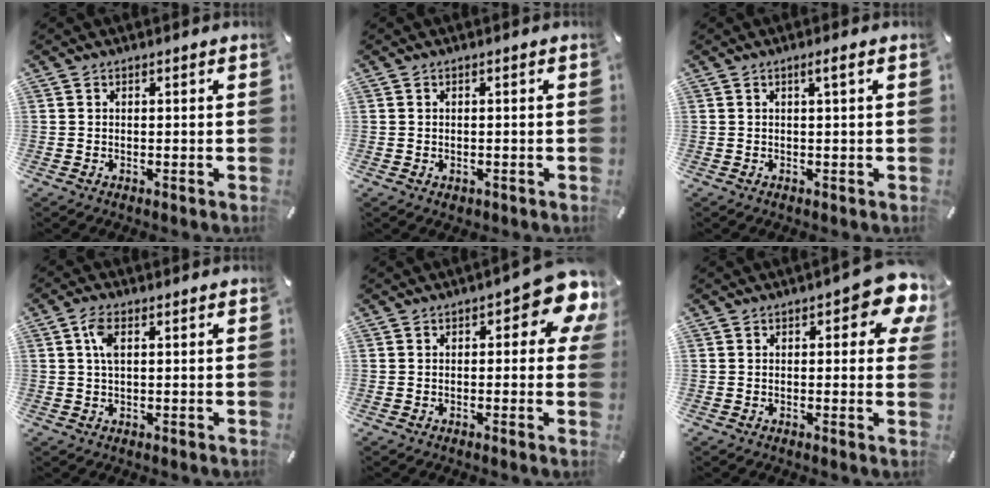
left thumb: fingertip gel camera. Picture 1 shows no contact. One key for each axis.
{"total": 1.0, "fx": -0.2, "fy": 0.9, "fz": 0.3, "tx": -0.006, "ty": 0.004, "tz": -0.006}
{"total": 2.2, "fx": 0.5, "fy": 0.1, "fz": 2.1, "tx": -0.040, "ty": 0.000, "tz": 0.007}
{"total": 4.0, "fx": 1.1, "fy": 1.7, "fz": 3.4, "tx": -0.081, "ty": 0.006, "tz": 0.015}
{"total": 8.8, "fx": 3.0, "fy": 3.6, "fz": 7.5, "tx": -0.095, "ty": -0.017, "tz": 0.046}
{"total": 7.9, "fx": 3.1, "fy": 3.5, "fz": 6.4, "tx": -0.077, "ty": -0.009, "tz": 0.048}